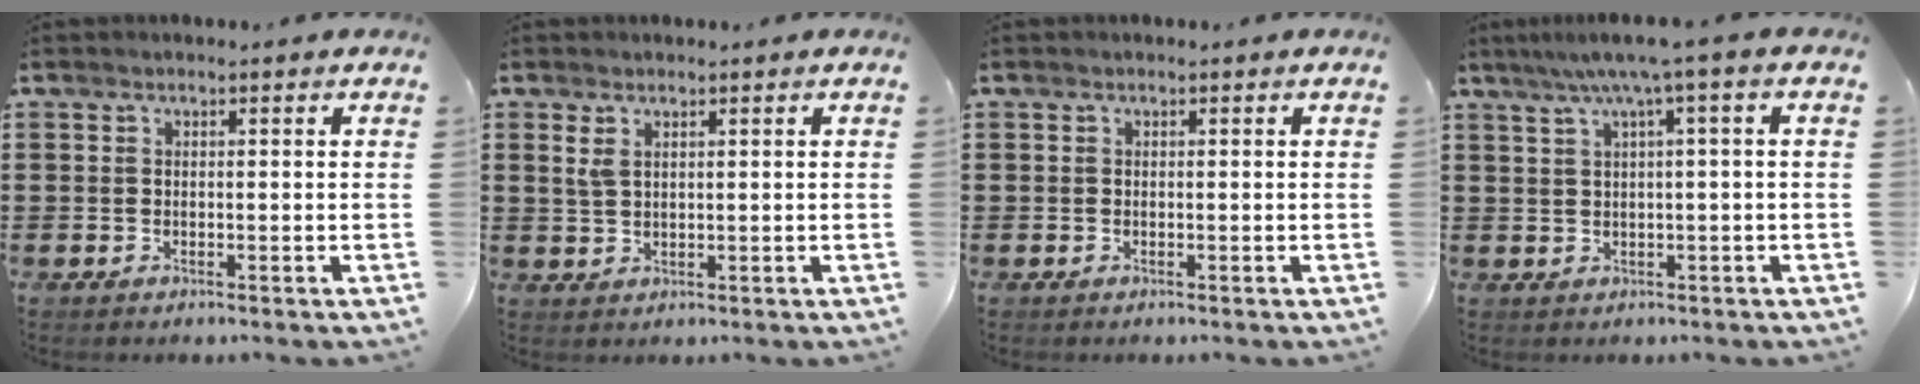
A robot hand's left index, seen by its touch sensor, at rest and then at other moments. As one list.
[{"total": 2.1, "force": [1.1, 0.9, 1.5], "torque": [-0.035, 0.005, 0.020]}, {"total": 0.0}, {"total": 4.7, "force": [1.5, -0.3, 4.4], "torque": [-0.088, -0.002, 0.021]}]